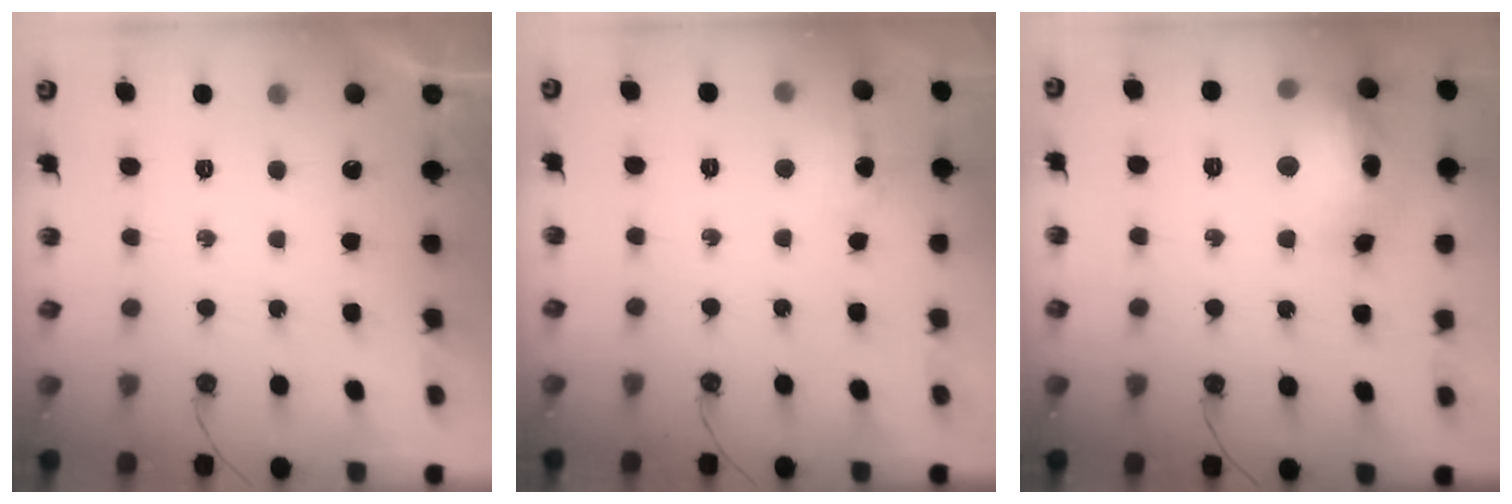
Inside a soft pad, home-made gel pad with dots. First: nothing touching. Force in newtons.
{"total": 7.7, "press": 7.7, "slide": 0.8}
{"total": 17.9, "press": 17.8, "slide": 1.4}